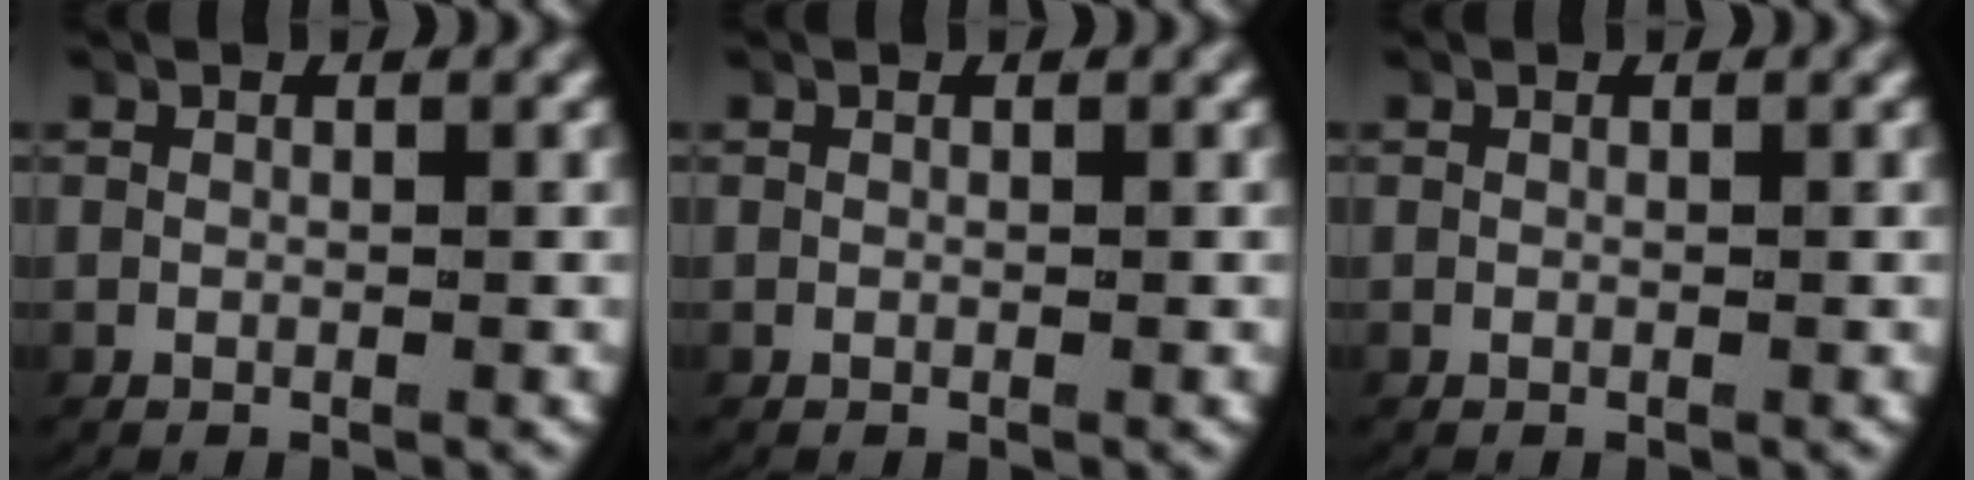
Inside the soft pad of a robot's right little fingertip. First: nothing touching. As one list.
[{"total": 0.0}, {"total": 0.0}]